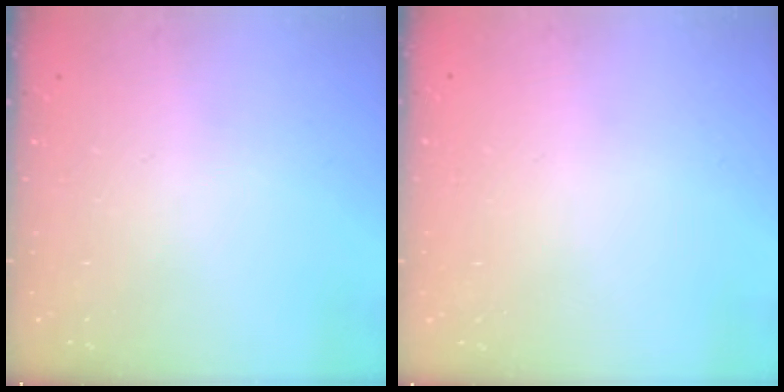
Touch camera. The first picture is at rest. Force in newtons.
{"total": 0.0}